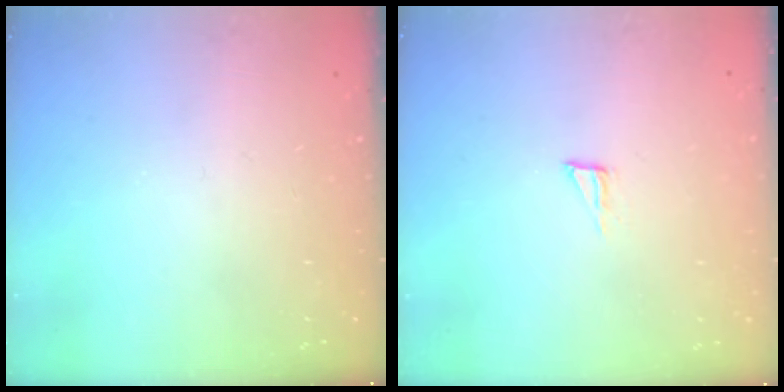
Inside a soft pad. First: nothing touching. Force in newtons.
{"total": 2.9, "press": 2.9, "slide": 0.2}